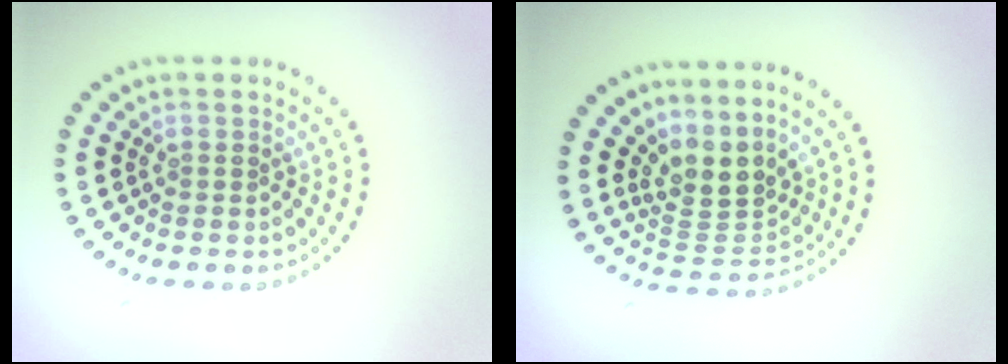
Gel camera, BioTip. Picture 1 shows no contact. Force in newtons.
{"total": 3.6, "press": 2.6, "slide": 2.5}